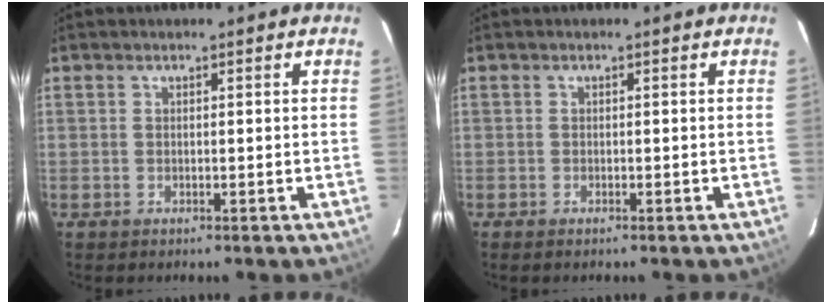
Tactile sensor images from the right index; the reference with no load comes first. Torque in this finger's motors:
{"motor_torque": [-0.12, -0.21, 0.08, 0.01]}